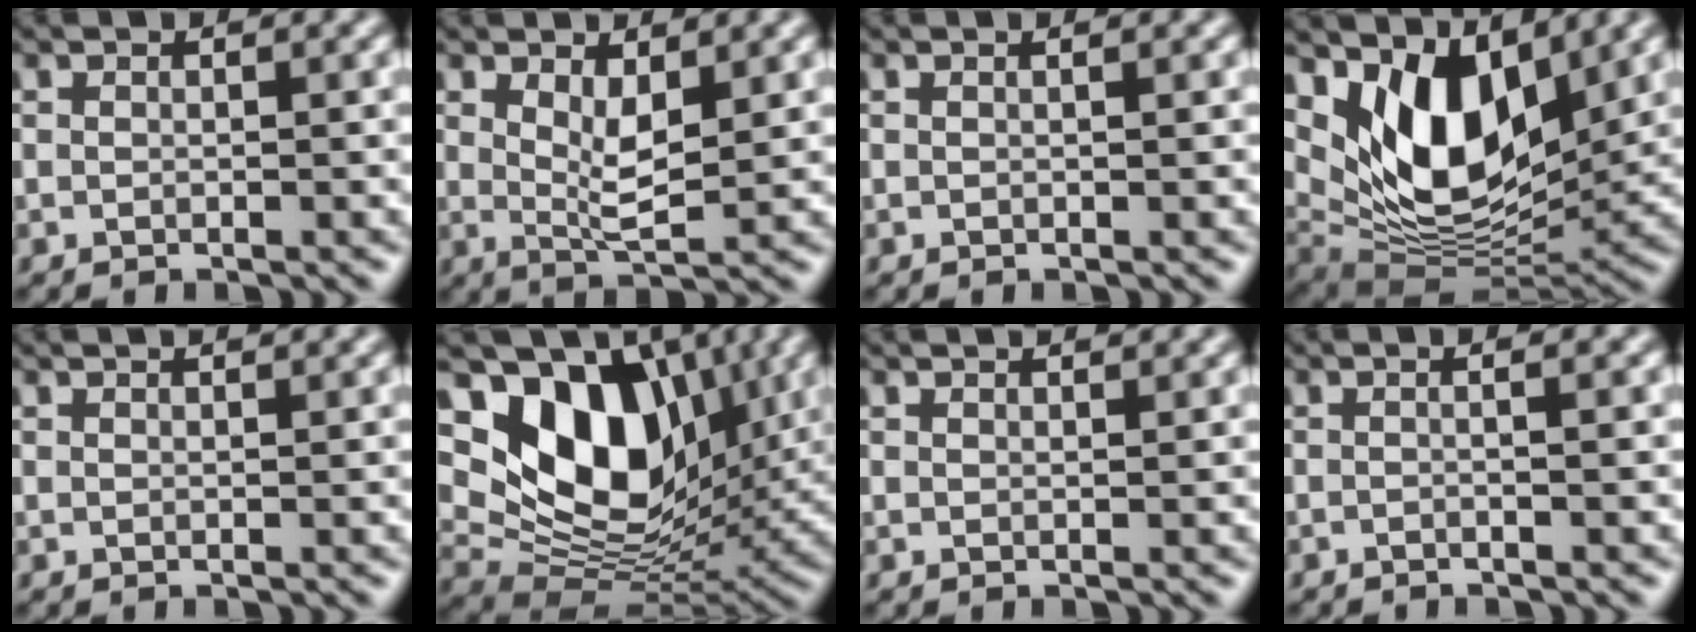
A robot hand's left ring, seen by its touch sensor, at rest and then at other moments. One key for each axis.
{"total": 2.8, "fx": 0.7, "fy": 0.9, "fz": 2.6, "tx": -0.059, "ty": -0.009, "tz": 0.022}
{"total": 0.6, "fx": 0.4, "fy": 0.3, "fz": 0.5, "tx": -0.003, "ty": 0.003, "tz": -0.002}
{"total": 9.4, "fx": 4.0, "fy": 5.1, "fz": 6.8, "tx": -0.123, "ty": -0.018, "tz": 0.083}
{"total": 1.9, "fx": 1.6, "fy": 0.7, "fz": 0.8, "tx": 0.005, "ty": 0.007, "tz": 0.001}
{"total": 11.4, "fx": 4.8, "fy": 7.2, "fz": 7.3, "tx": -0.128, "ty": -0.004, "tz": 0.091}
{"total": 2.2, "fx": 1.9, "fy": 0.7, "fz": 0.9, "tx": 0.005, "ty": 0.009, "tz": 0.005}
{"total": 1.3, "fx": -0.1, "fy": 0.4, "fz": 1.2, "tx": -0.019, "ty": 0.004, "tz": -0.013}